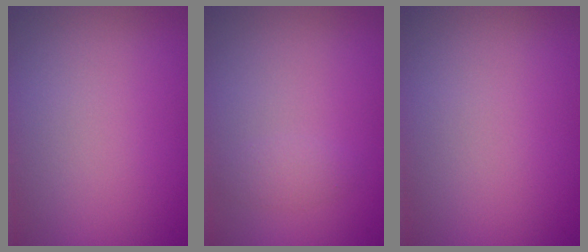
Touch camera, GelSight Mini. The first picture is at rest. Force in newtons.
{"total": 1.0, "press": 1.0, "slide": 0.1}
{"total": 0.0}